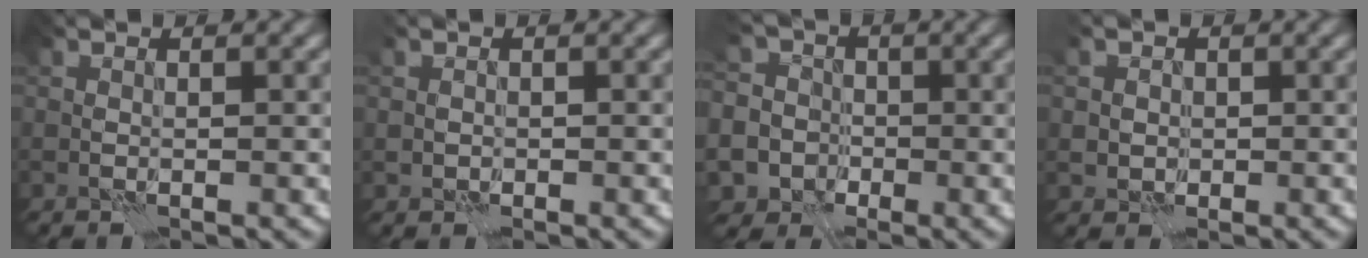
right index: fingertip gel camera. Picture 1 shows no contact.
{"total": 0.7, "force": [-0.1, 0.7, 0.0], "torque": [0.005, -0.001, -0.003]}
{"total": 11.8, "force": [-4.3, 10.7, 2.9], "torque": [-0.072, -0.003, -0.104]}
{"total": 2.2, "force": [0.3, 2.2, 0.4], "torque": [0.007, 0.004, -0.002]}